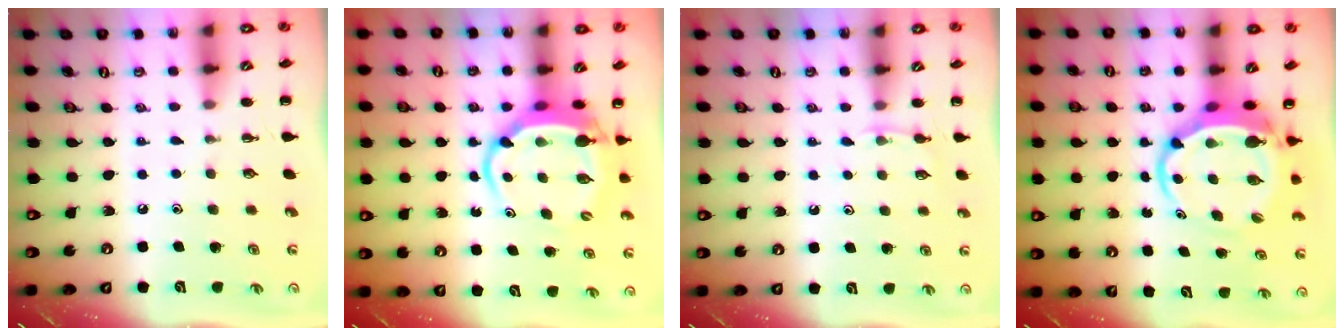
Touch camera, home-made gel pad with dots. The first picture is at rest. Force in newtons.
{"total": 6.7, "press": 6.4, "slide": 1.8}
{"total": 3.3, "press": 3.1, "slide": 1.2}
{"total": 6.9, "press": 6.6, "slide": 1.9}